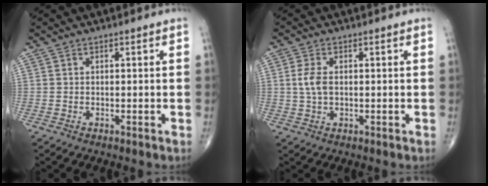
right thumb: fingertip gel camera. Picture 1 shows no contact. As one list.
[{"total": 3.9, "force": [0.3, 2.2, 3.2], "torque": [-0.073, 0.004, 0.006]}]